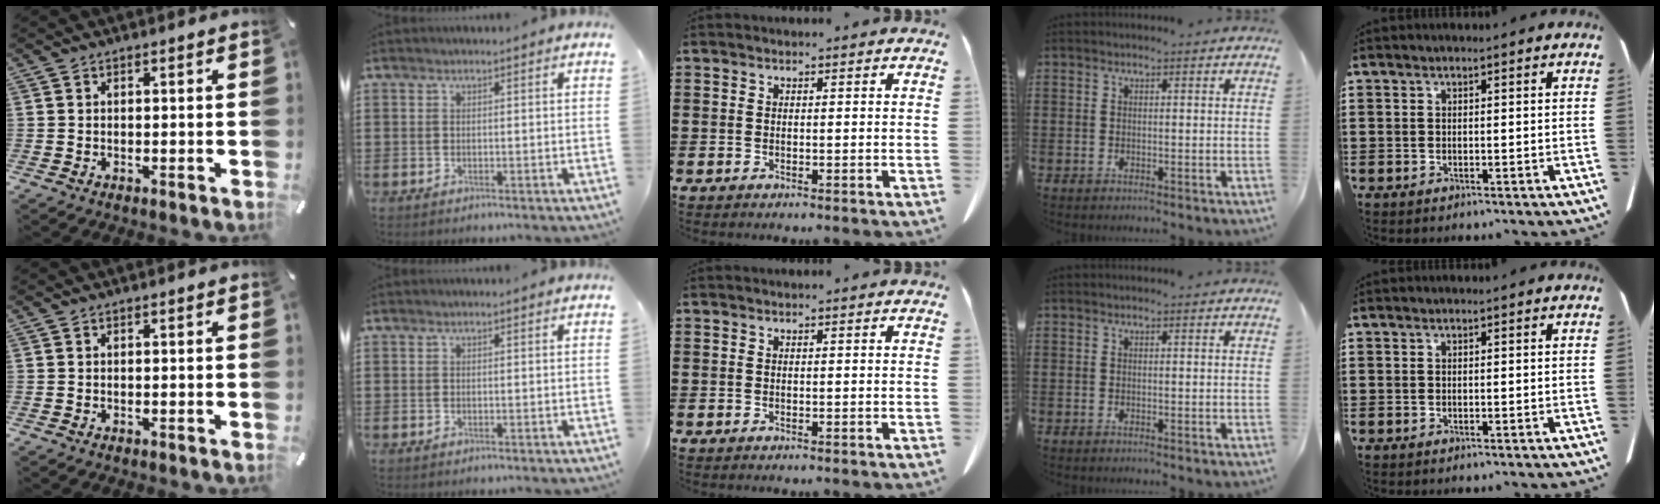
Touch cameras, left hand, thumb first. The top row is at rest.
{}